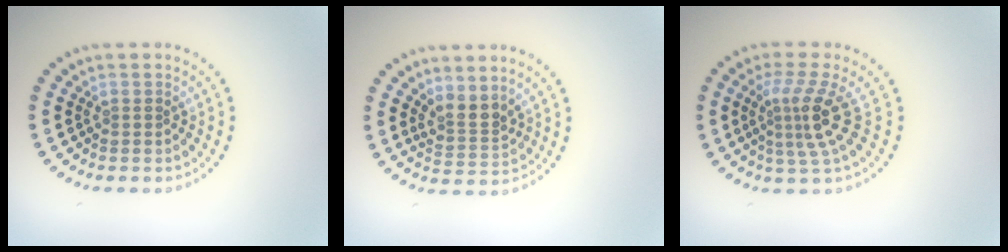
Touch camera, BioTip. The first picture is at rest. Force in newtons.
{"total": 2.5, "press": 1.8, "slide": 1.8}
{"total": 3.8, "press": 2.6, "slide": 2.8}